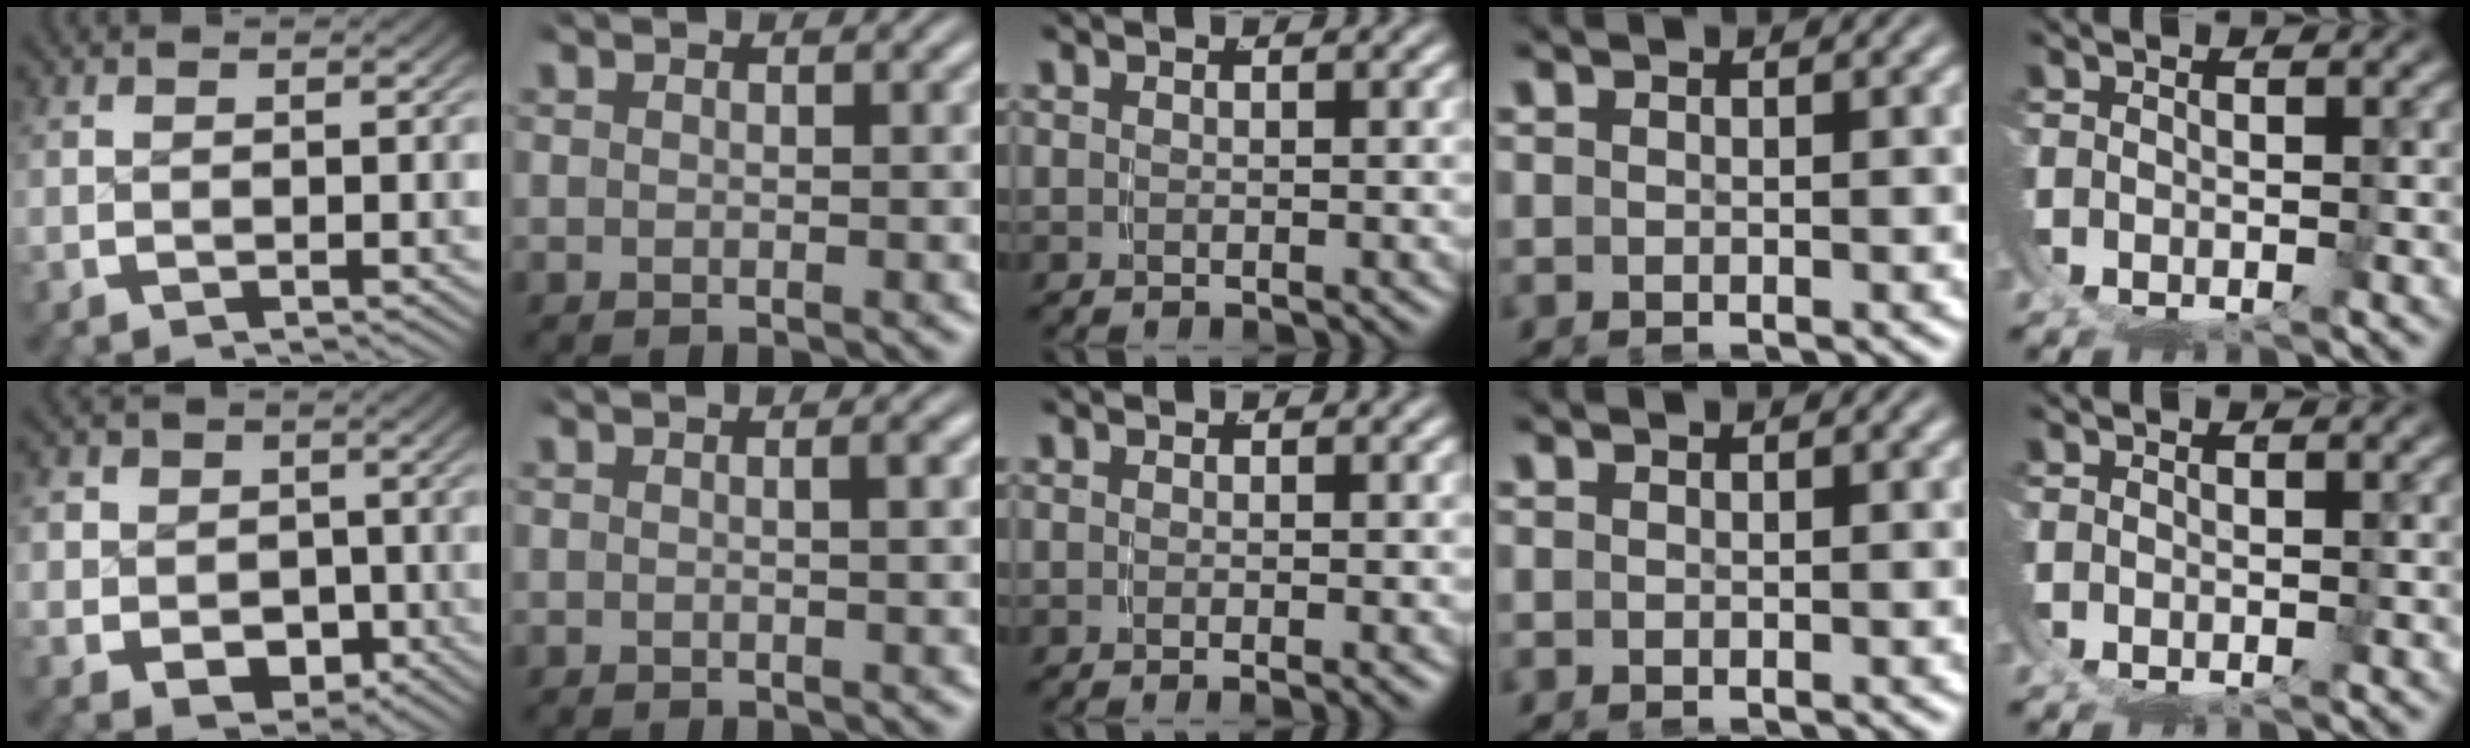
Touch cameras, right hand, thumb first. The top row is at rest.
{"thumb": {"total": 7.3, "force": [-0.8, 6.3, 3.5], "torque": [-0.068, -0.027, -0.007]}, "index": {"total": 0.6, "force": [-0.1, -0.3, 0.5], "torque": [-0.008, 0.002, -0.002]}, "middle": {"total": 0.8, "force": [-0.4, -0.5, 0.5], "torque": [0.000, 0.000, -0.008]}}